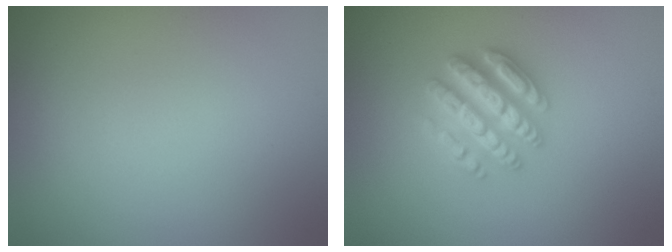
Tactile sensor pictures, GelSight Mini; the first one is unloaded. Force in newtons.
{"total": 4.7, "press": 4.7, "slide": 0.8}